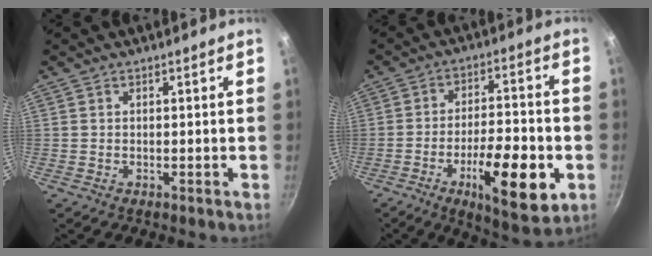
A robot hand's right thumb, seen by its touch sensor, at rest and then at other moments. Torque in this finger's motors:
{"motor_torque": [0.35, 0.28, 1.44, -0.58, 0.13]}